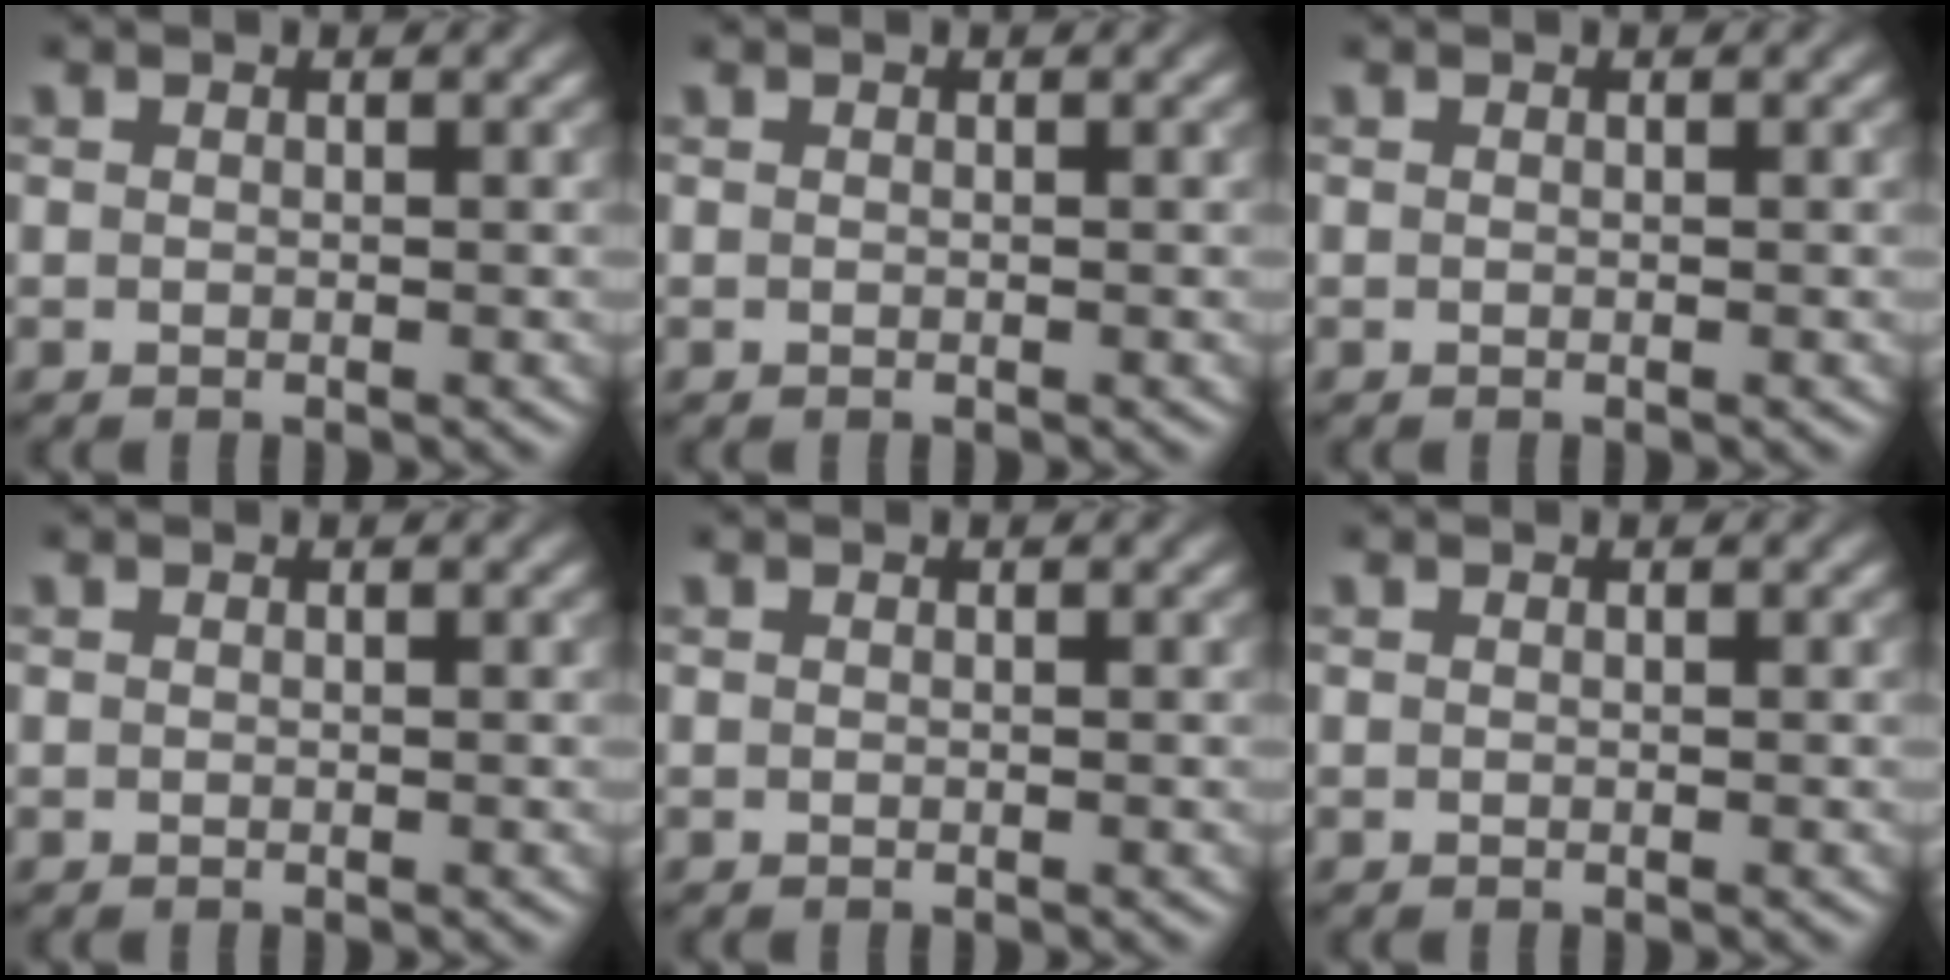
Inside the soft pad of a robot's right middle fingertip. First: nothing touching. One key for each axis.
{"total": 0.0}
{"total": 0.0}
{"total": 0.0}
{"total": 0.0}
{"total": 0.0}